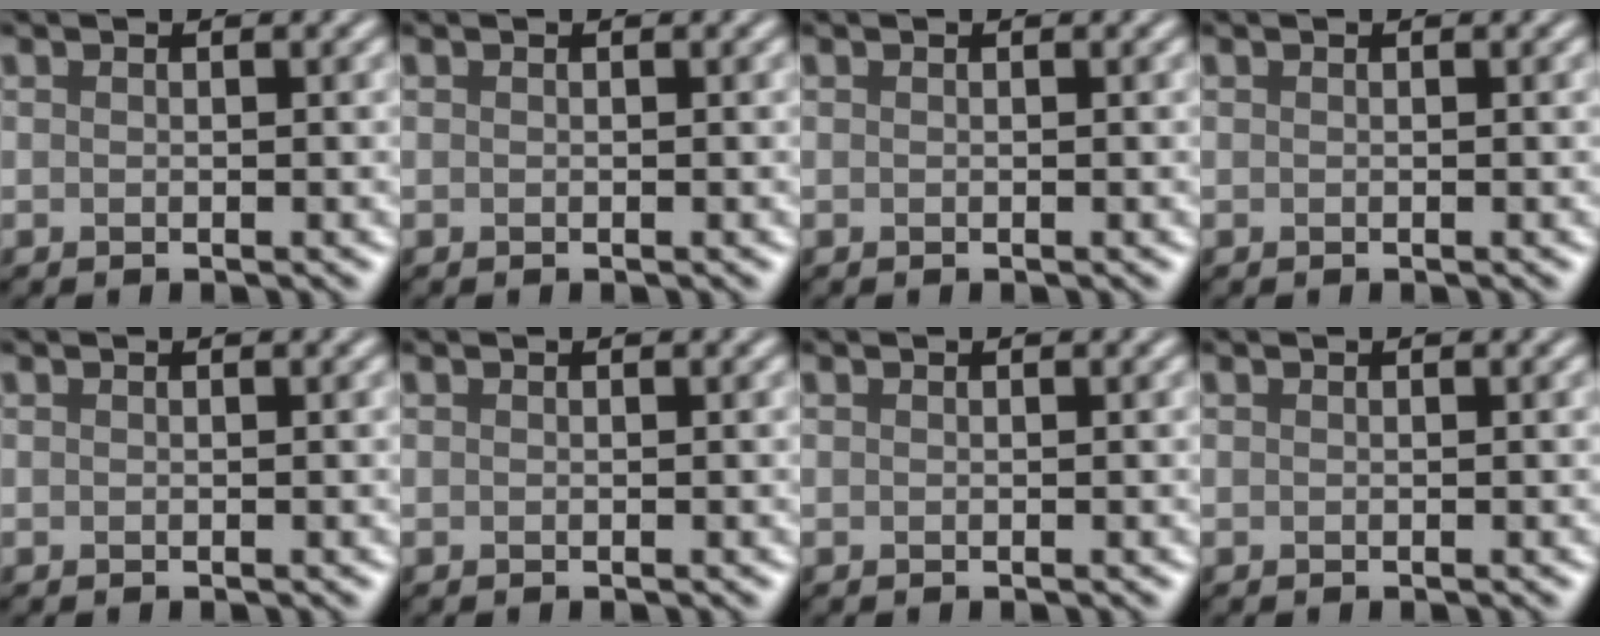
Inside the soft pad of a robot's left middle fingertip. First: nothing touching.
{"total": 0.0}
{"total": 0.0}
{"total": 0.0}
{"total": 0.0}
{"total": 0.0}
{"total": 0.0}
{"total": 0.0}